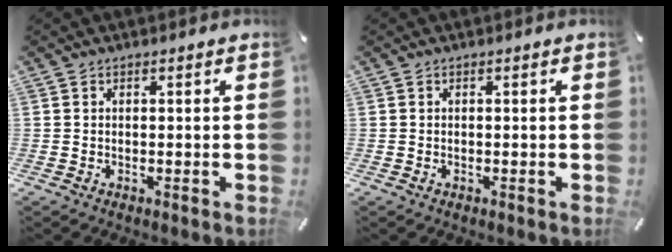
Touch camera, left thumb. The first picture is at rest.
{"total": 0.0}